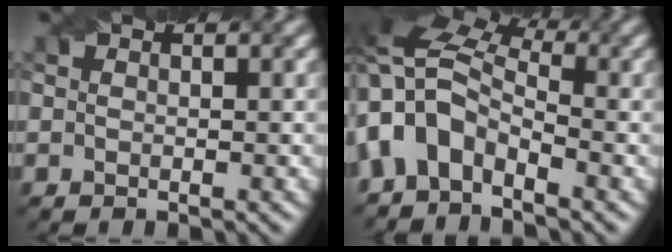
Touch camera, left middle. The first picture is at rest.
{"total": 6.7, "force": [-2.3, 4.3, 4.5], "torque": [-0.081, 0.019, -0.065]}